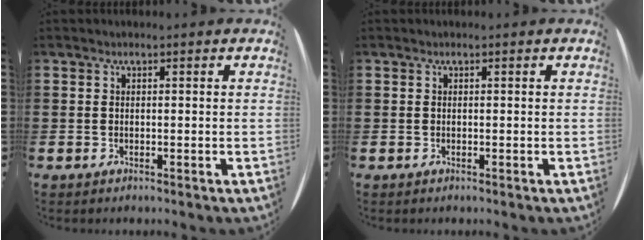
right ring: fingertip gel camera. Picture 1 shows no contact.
{"total": 0.0}